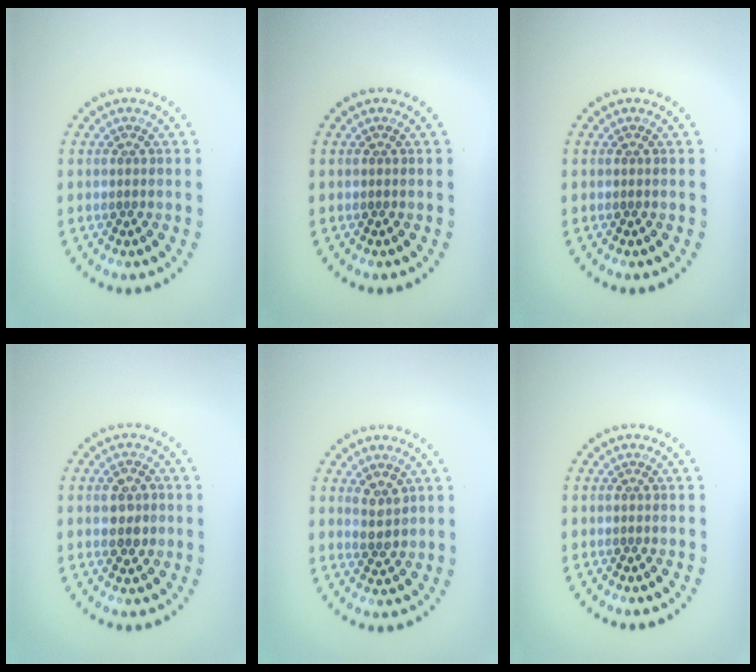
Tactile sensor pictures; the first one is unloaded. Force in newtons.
{"total": 0.0}
{"total": 0.0}
{"total": 2.3, "press": 2.3, "slide": 0.1}
{"total": 1.7, "press": 1.7, "slide": 0.4}
{"total": 0.0}